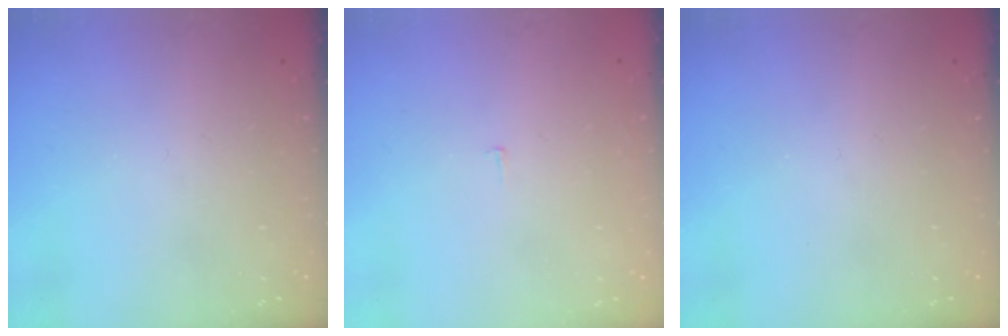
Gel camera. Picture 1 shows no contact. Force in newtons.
{"total": 2.2, "press": 2.2, "slide": 0.1}
{"total": 0.0}